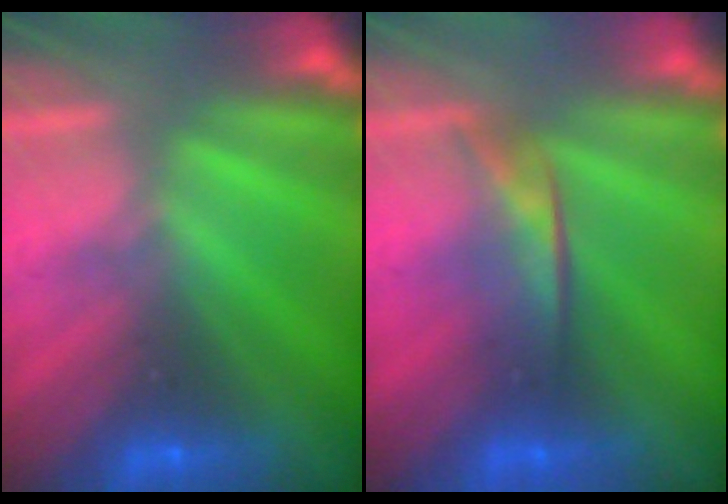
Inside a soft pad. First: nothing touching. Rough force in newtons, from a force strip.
{"total": 1.8}